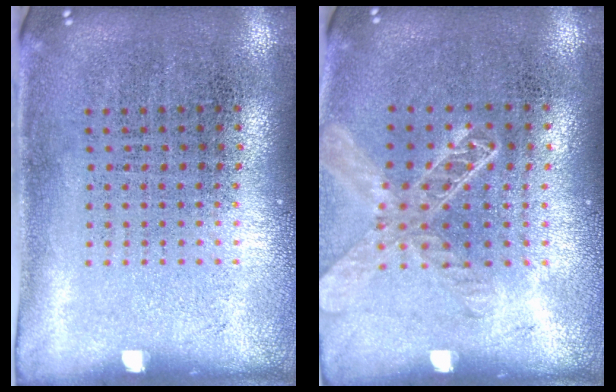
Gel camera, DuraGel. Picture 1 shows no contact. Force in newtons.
{"total": 1.4, "press": 1.3, "slide": 0.5}